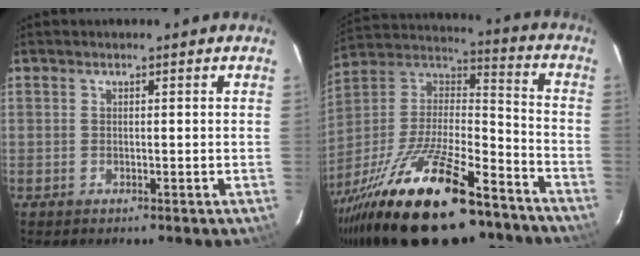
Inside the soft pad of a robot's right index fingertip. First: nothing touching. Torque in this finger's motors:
{"motor_torque": [1.50, -0.64, 1.05, 0.21]}